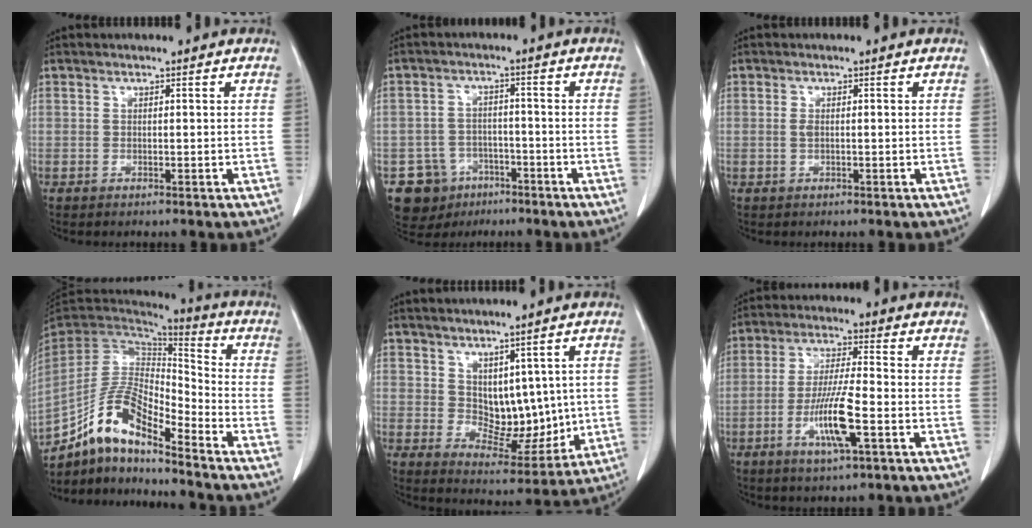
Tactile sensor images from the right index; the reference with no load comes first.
{"total": 7.9, "force": [-4.2, 6.7, 0.9], "torque": [-0.019, 0.011, -0.057]}
{"total": 0.9, "force": [0.1, 0.3, 0.8], "torque": [-0.018, 0.001, 0.003]}
{"total": 13.6, "force": [-10.2, 3.2, 8.3], "torque": [-0.162, 0.019, -0.192]}
{"total": 8.2, "force": [1.6, 5.3, 6.0], "torque": [-0.075, 0.001, 0.049]}
{"total": 9.1, "force": [-3.1, 0.5, 8.6], "torque": [-0.166, -0.010, -0.058]}